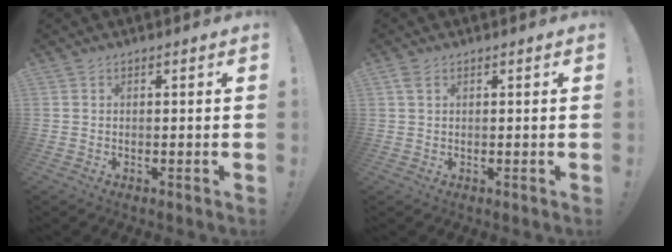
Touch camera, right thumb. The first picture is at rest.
{"total": 1.8, "force": [0.9, 0.9, 1.2], "torque": [-0.019, 0.000, 0.016]}